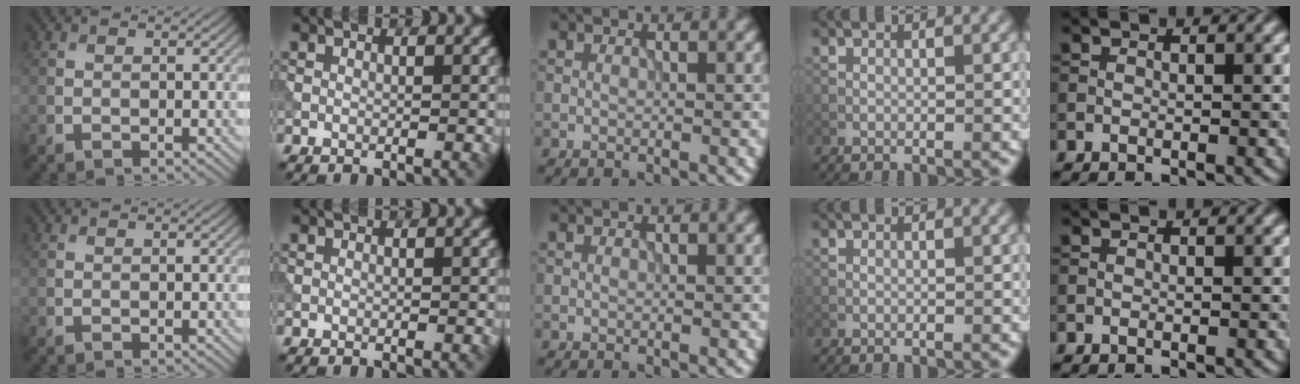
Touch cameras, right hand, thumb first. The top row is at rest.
{}